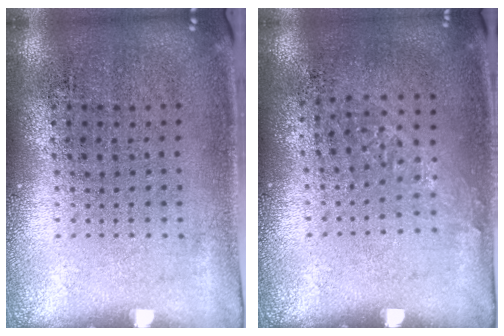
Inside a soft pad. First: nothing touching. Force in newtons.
{"total": 0.9, "press": 0.7, "slide": 0.5}